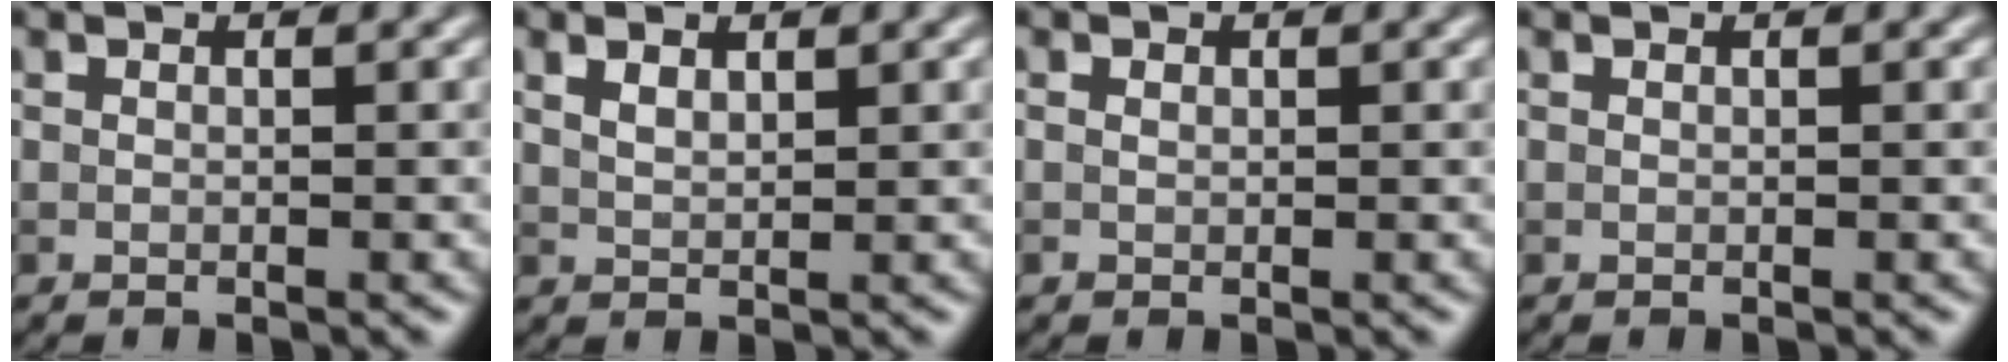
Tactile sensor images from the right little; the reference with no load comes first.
{"total": 1.7, "force": [1.1, 0.6, 1.2], "torque": [-0.025, 0.001, 0.024]}
{"total": 0.6, "force": [0.1, 0.5, 0.2], "torque": [-0.006, -0.002, 0.001]}
{"total": 0.0}